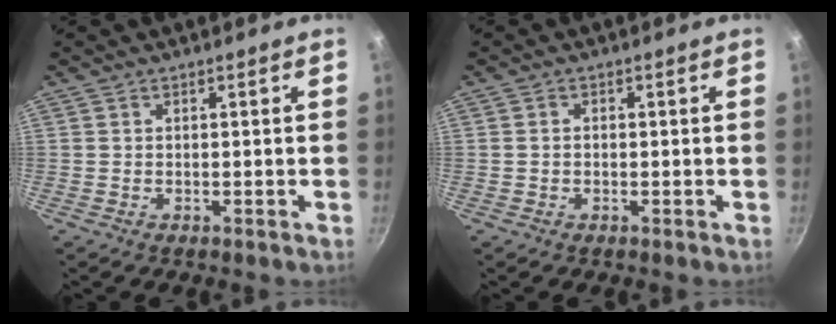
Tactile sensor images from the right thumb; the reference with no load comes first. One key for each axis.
{"total": 1.0, "fx": -0.2, "fy": 0.8, "fz": 0.6, "tx": -0.011, "ty": 0.005, "tz": -0.004}